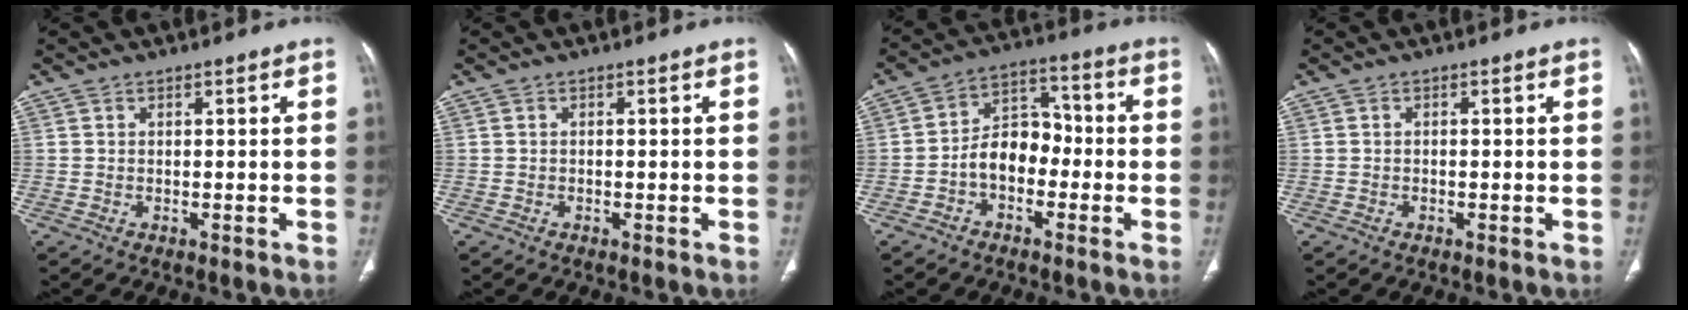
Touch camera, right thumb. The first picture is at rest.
{"total": 0.0}
{"total": 8.6, "force": [-2.5, 6.0, 5.6], "torque": [-0.068, 0.043, -0.056]}
{"total": 0.0}